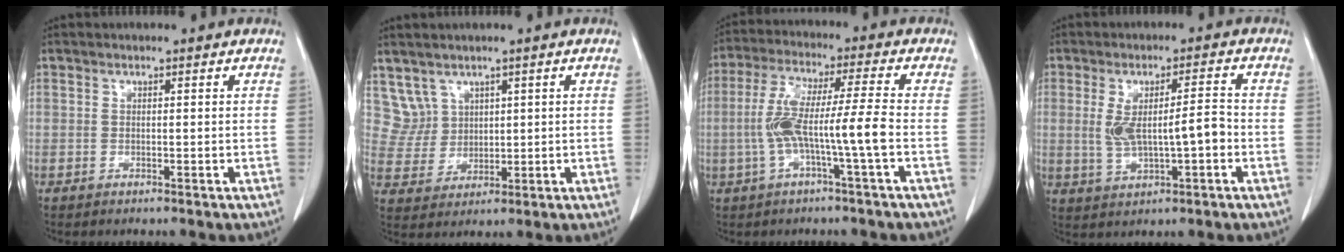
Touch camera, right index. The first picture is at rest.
{"total": 4.7, "force": [2.9, 3.7, -0.3], "torque": [0.004, 0.012, 0.069]}
{"total": 9.5, "force": [-2.2, -0.5, 9.3], "torque": [-0.191, 0.019, -0.039]}
{"total": 7.3, "force": [-0.6, 1.8, 7.0], "torque": [-0.135, 0.012, 0.001]}